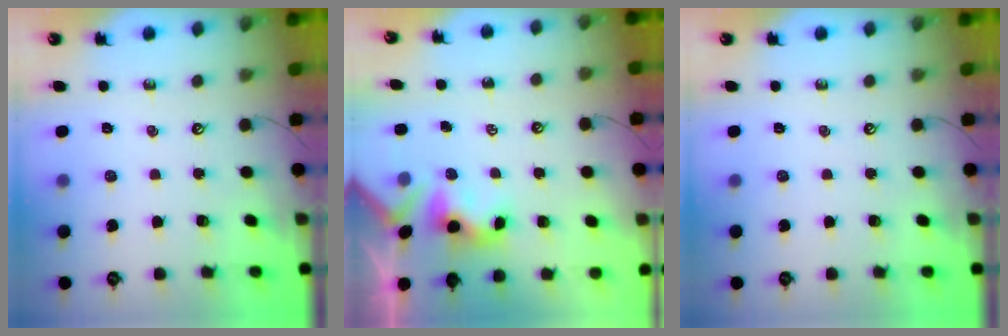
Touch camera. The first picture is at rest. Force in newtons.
{"total": 3.0, "press": 2.9, "slide": 0.6}
{"total": 0.0}